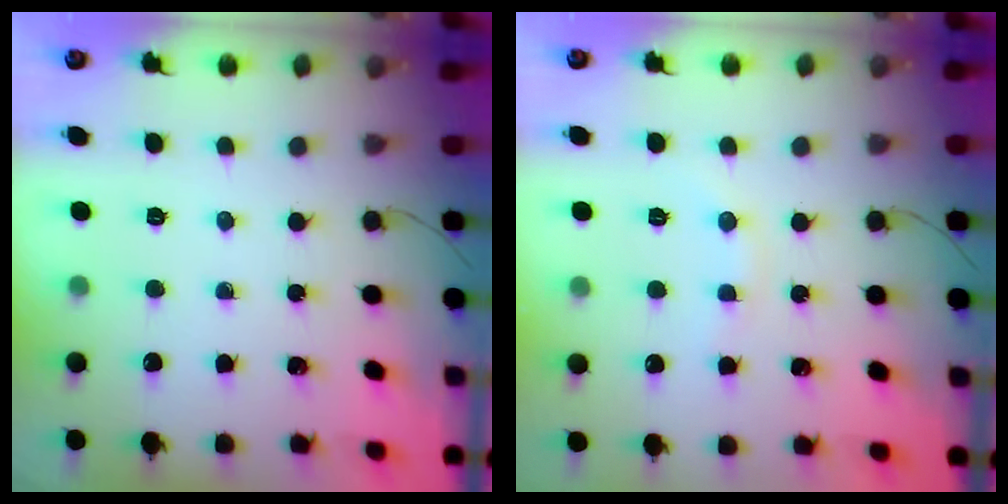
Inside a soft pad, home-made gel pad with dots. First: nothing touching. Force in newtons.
{"total": 4.8, "press": 4.7, "slide": 1.3}